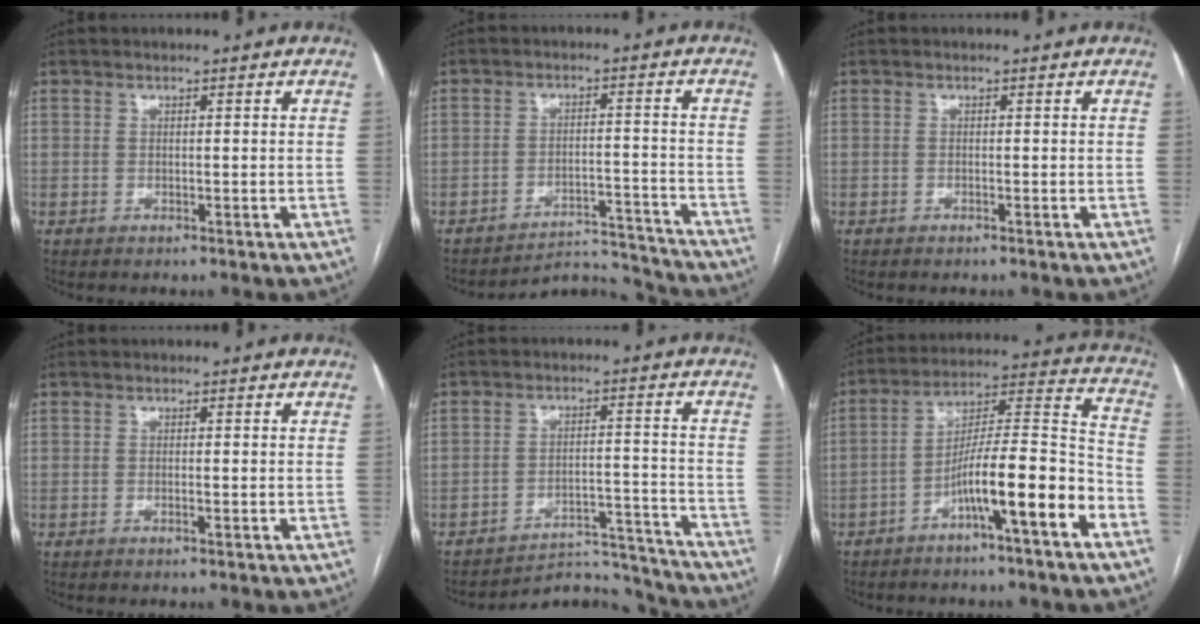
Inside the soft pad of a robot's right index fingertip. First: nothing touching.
{"total": 9.9, "force": [-9.7, 0.8, -1.9], "torque": [0.039, 0.044, -0.135]}
{"total": 0.0}
{"total": 0.7, "force": [-0.2, 0.2, 0.6], "torque": [-0.011, -0.001, -0.003]}
{"total": 11.2, "force": [-11.0, 1.5, -1.5], "torque": [0.039, 0.046, -0.154]}
{"total": 13.2, "force": [-6.6, 0.5, 11.4], "torque": [-0.186, 0.020, -0.107]}